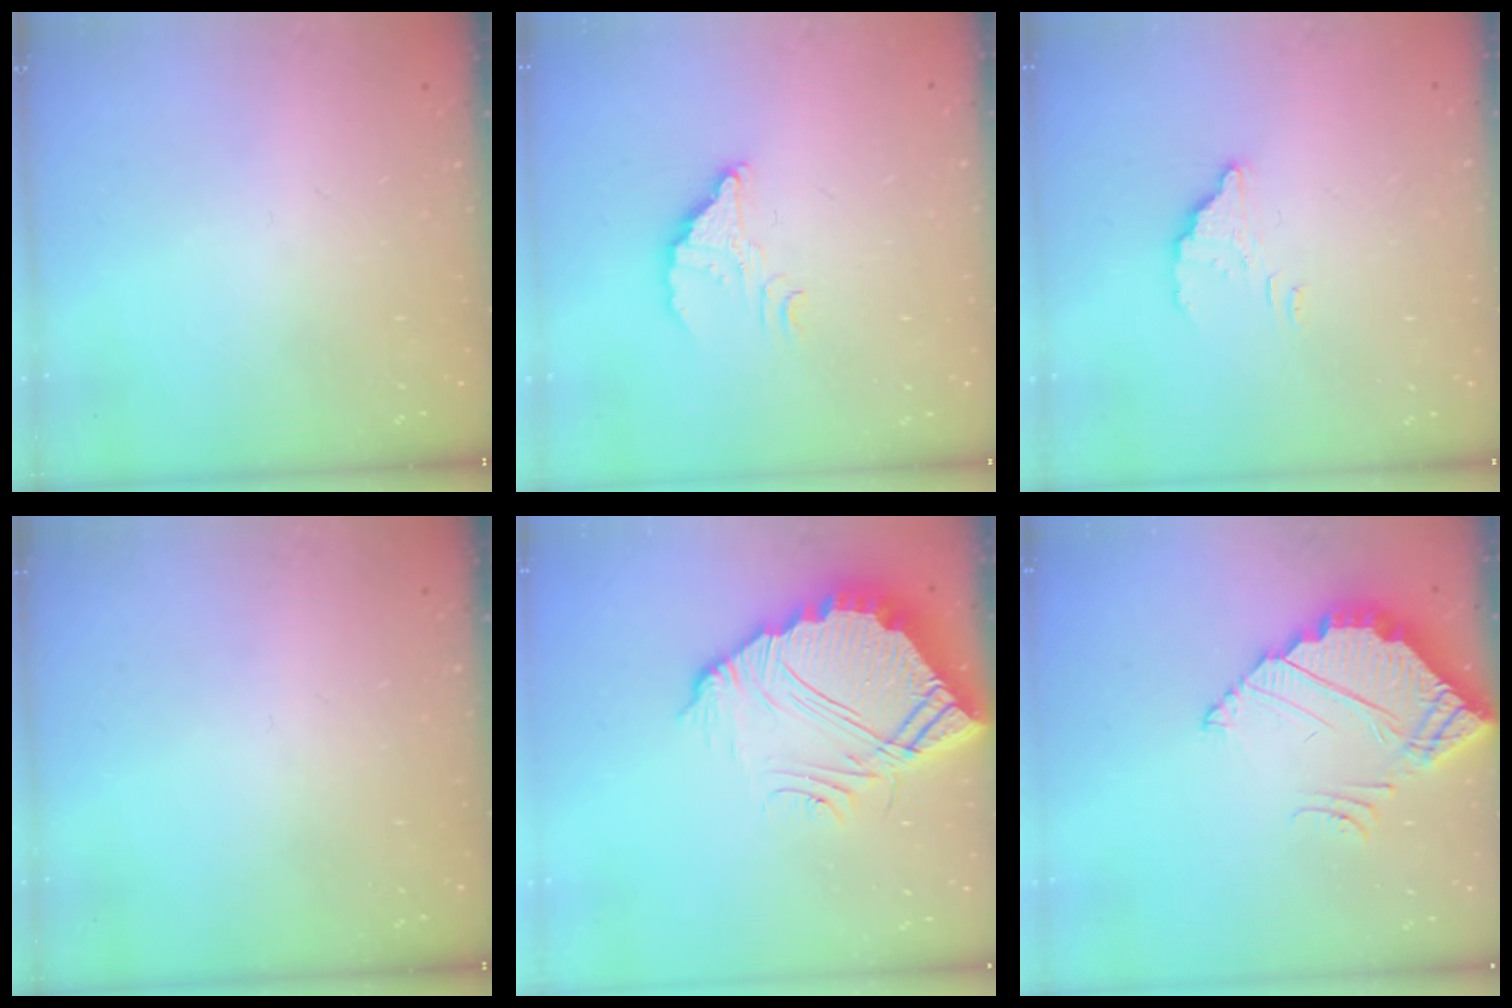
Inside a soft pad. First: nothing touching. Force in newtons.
{"total": 3.7, "press": 3.7, "slide": 0.3}
{"total": 2.9, "press": 2.9, "slide": 0.3}
{"total": 0.0}
{"total": 10.3, "press": 10.3, "slide": 0.8}
{"total": 3.9, "press": 3.9, "slide": 0.2}